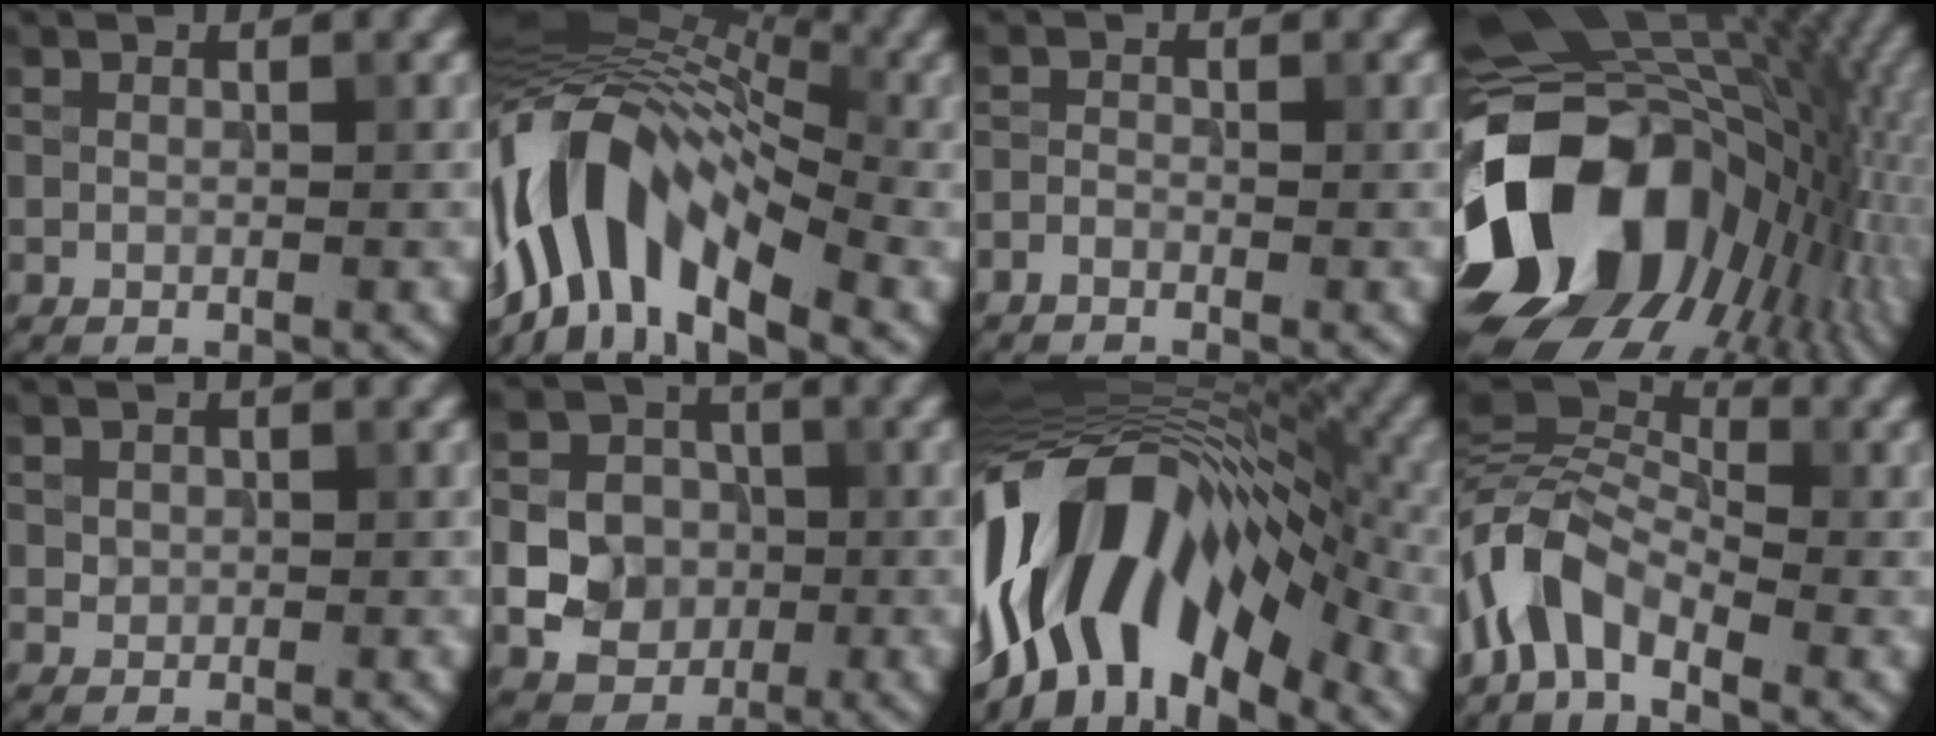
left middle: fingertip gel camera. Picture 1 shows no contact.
{"total": 12.5, "force": [-4.1, 6.4, 9.9], "torque": [-0.175, 0.027, -0.089]}
{"total": 0.9, "force": [-0.8, 0.3, 0.2], "torque": [-0.003, 0.002, -0.020]}
{"total": 17.4, "force": [-3.6, 12.4, 11.7], "torque": [-0.216, -0.002, -0.069]}
{"total": 0.7, "force": [0.2, 0.7, 0.3], "torque": [-0.004, -0.004, 0.006]}
{"total": 8.7, "force": [-1.5, 8.1, 2.9], "torque": [-0.062, 0.009, -0.049]}
{"total": 16.7, "force": [-4.4, 8.8, 13.5], "torque": [-0.215, 0.022, -0.092]}
{"total": 7.0, "force": [-3.1, 3.7, 5.1], "torque": [-0.109, 0.012, -0.084]}